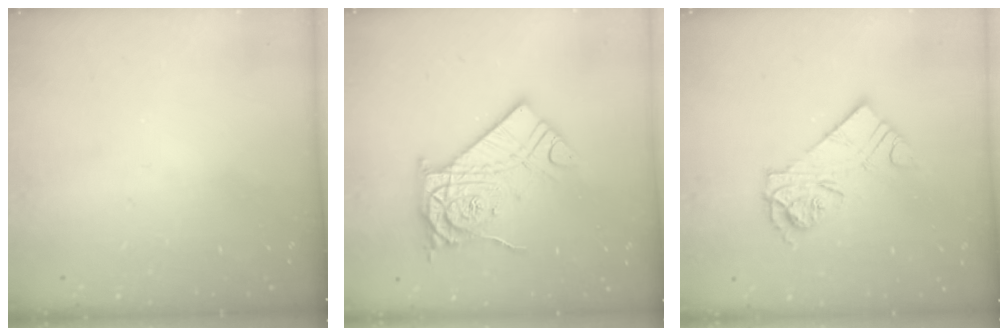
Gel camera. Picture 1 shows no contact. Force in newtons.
{"total": 16.8, "press": 16.8, "slide": 0.6}
{"total": 12.1, "press": 12.1, "slide": 1.0}